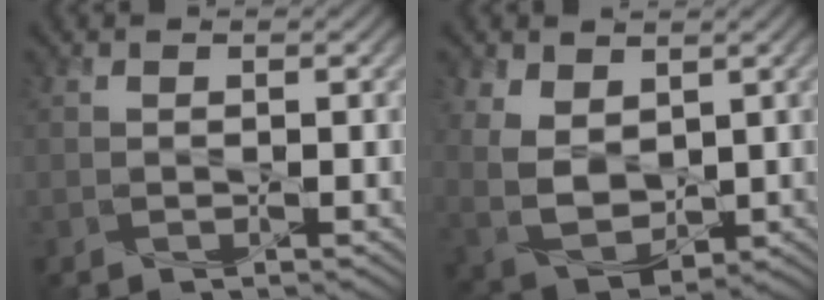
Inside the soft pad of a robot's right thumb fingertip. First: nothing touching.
{"total": 7.5, "force": [2.9, 4.9, 4.8], "torque": [-0.136, -0.005, 0.065]}